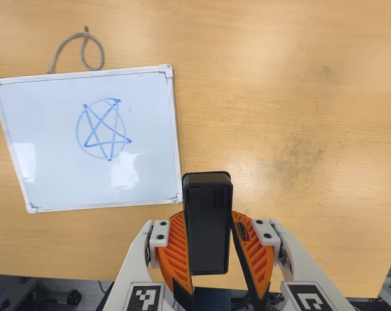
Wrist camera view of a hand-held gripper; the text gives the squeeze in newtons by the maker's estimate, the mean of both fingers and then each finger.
{"total": 5.2, "left": 4.9, "right": 5.4}